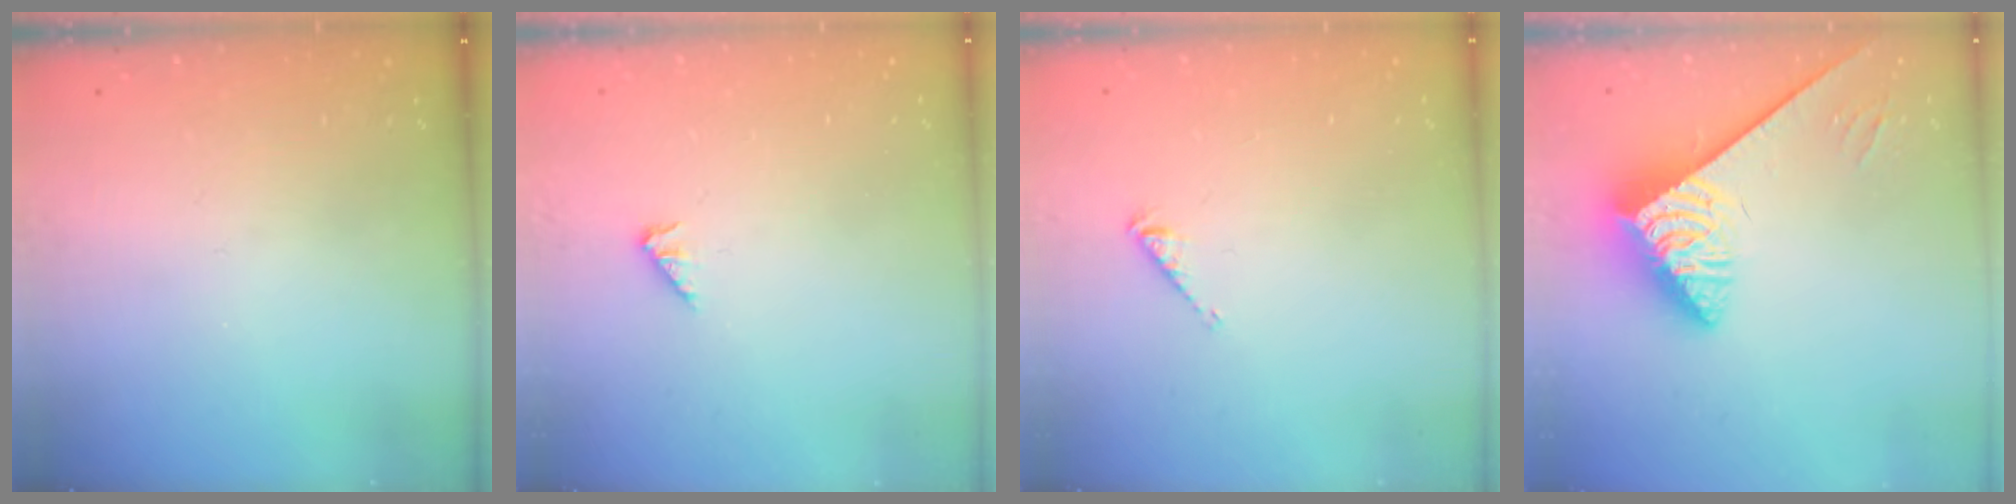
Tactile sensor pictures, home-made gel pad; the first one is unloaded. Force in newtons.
{"total": 2.2, "press": 2.1, "slide": 0.5}
{"total": 3.4, "press": 3.4, "slide": 0.3}
{"total": 3.8, "press": 3.8, "slide": 0.7}